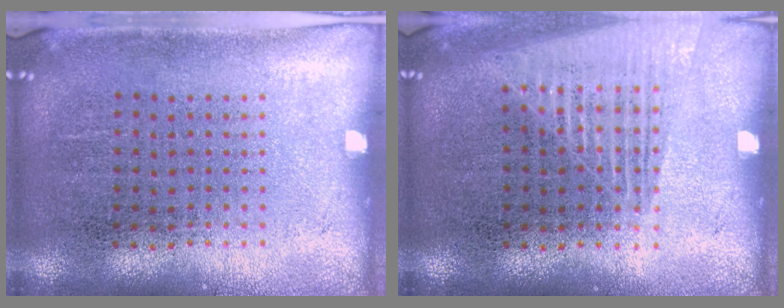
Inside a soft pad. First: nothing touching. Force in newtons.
{"total": 1.3, "press": 1.3, "slide": 0.4}